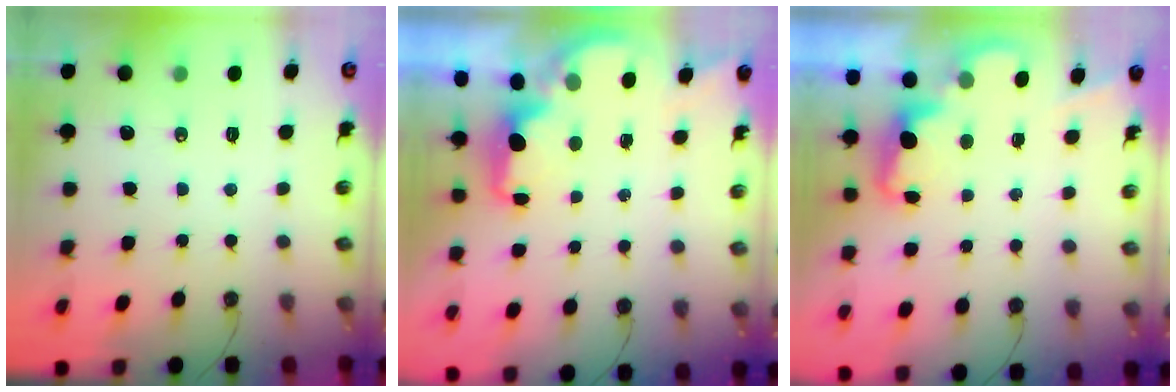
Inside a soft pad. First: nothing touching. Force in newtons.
{"total": 1.9, "press": 1.7, "slide": 0.8}
{"total": 2.4, "press": 2.4, "slide": 0.5}